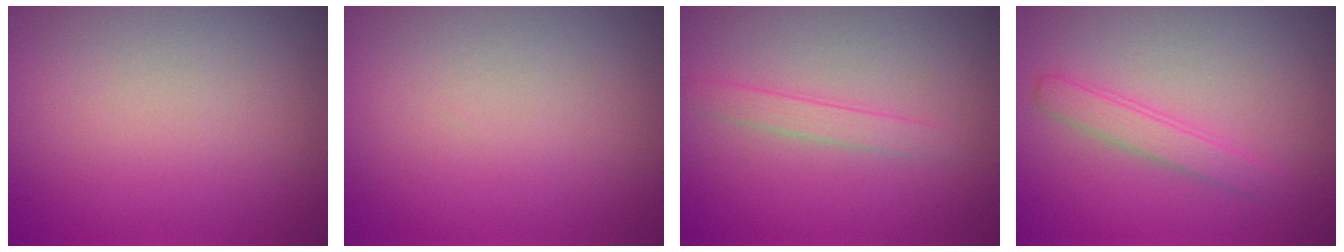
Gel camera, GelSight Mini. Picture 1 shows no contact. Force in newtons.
{"total": 0.0}
{"total": 1.6, "press": 1.6, "slide": 0.1}
{"total": 1.9, "press": 1.9, "slide": 0.1}